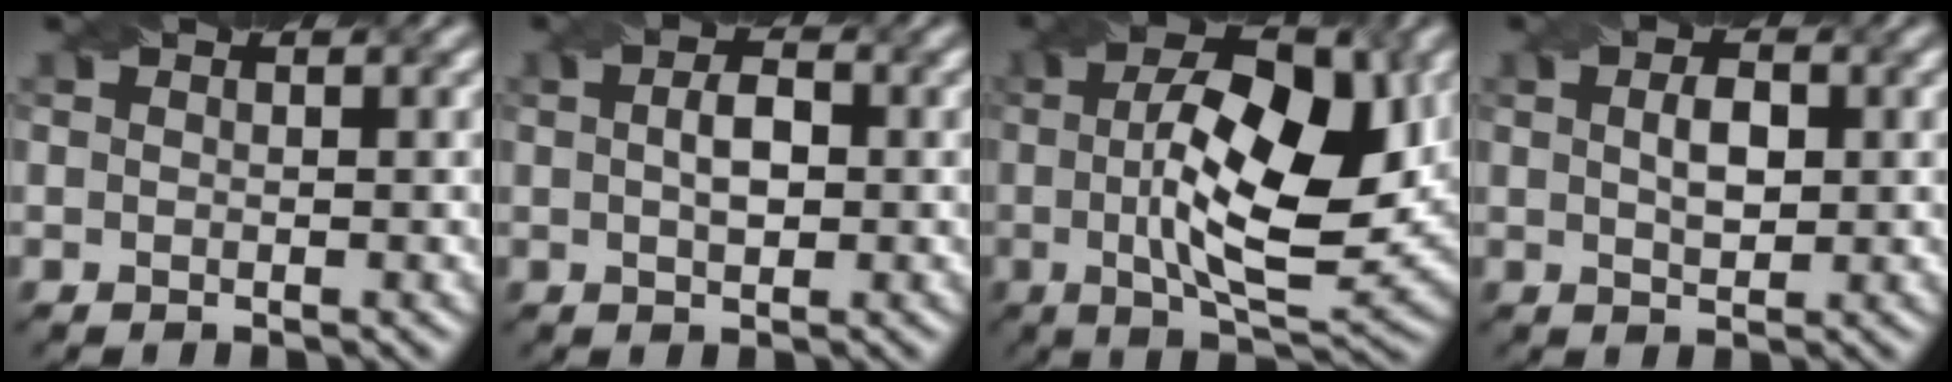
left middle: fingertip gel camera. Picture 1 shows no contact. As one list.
[{"total": 2.6, "force": [0.0, 1.4, 2.2], "torque": [-0.047, 0.006, 0.001]}, {"total": 11.7, "force": [1.0, 4.7, 10.7], "torque": [-0.167, 0.003, 0.017]}, {"total": 2.5, "force": [0.3, 1.3, 2.1], "torque": [-0.045, 0.004, 0.009]}]